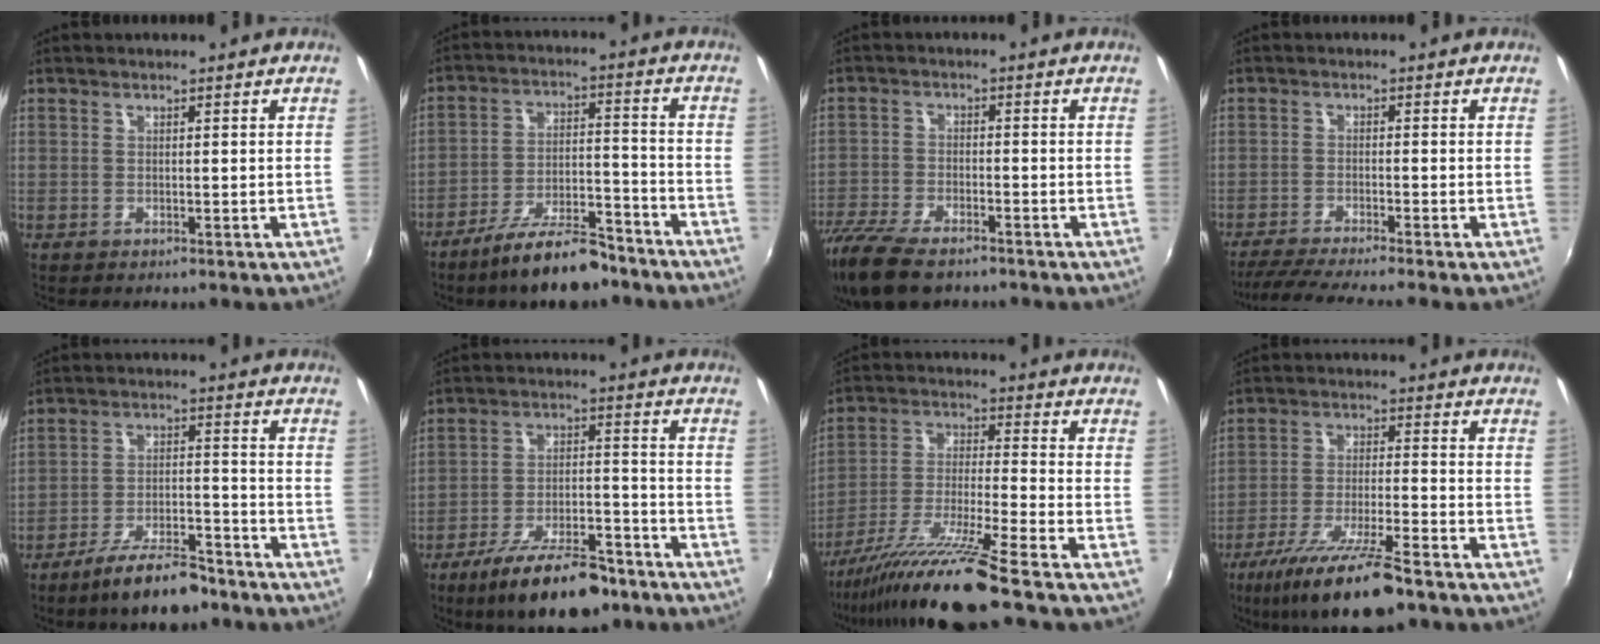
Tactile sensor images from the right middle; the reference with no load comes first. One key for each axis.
{"total": 13.1, "fx": -10.5, "fy": 3.6, "fz": 7.1, "tx": -0.135, "ty": 0.003, "tz": -0.168}
{"total": 14.6, "fx": -11.2, "fy": 5.2, "fz": 7.8, "tx": -0.192, "ty": -0.042, "tz": -0.203}
{"total": 8.9, "fx": -7.7, "fy": -1.3, "fz": 4.2, "tx": -0.098, "ty": -0.025, "tz": -0.130}
{"total": 11.0, "fx": -8.7, "fy": 3.0, "fz": 6.0, "tx": -0.118, "ty": 0.000, "tz": -0.139}
{"total": 16.6, "fx": -12.3, "fy": 5.4, "fz": 9.7, "tx": -0.178, "ty": -0.012, "tz": -0.187}
{"total": 13.7, "fx": -10.8, "fy": -1.8, "fz": 8.2, "tx": -0.162, "ty": -0.023, "tz": -0.195}
{"total": 14.6, "fx": -10.7, "fy": 2.0, "fz": 9.8, "tx": -0.198, "ty": -0.035, "tz": -0.184}